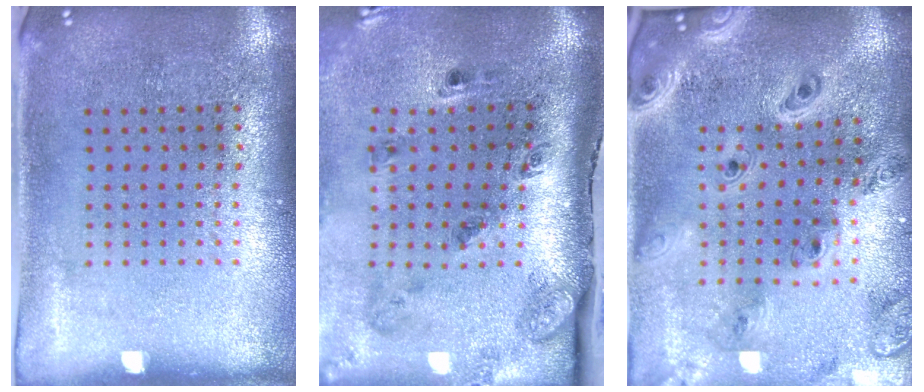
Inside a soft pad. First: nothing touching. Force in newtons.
{"total": 2.9, "press": 1.8, "slide": 2.2}
{"total": 2.9, "press": 2.5, "slide": 1.6}